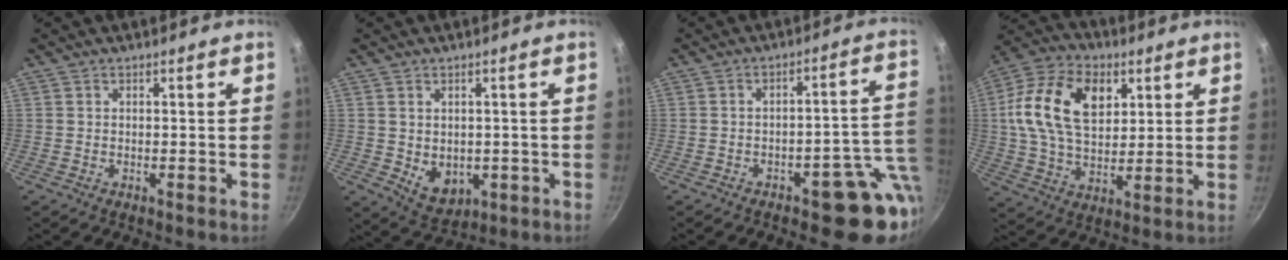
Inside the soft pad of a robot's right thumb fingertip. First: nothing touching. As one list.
[{"total": 6.4, "force": [-0.5, 4.9, 4.1], "torque": [-0.044, -0.009, 0.010]}, {"total": 12.2, "force": [-3.6, 5.5, 10.2], "torque": [-0.057, 0.034, -0.040]}, {"total": 18.0, "force": [4.9, 11.8, 12.7], "torque": [-0.214, 0.001, 0.077]}]